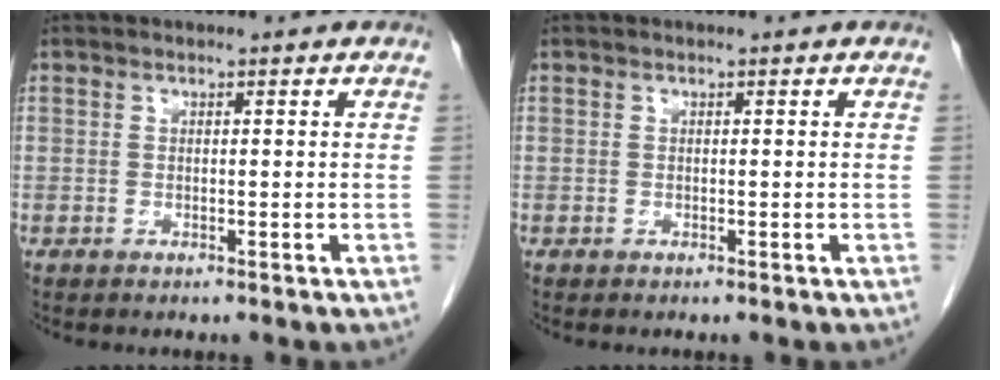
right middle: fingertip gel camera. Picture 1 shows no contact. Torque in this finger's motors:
{"motor_torque": [-0.07, -0.14, -0.01, -0.01]}